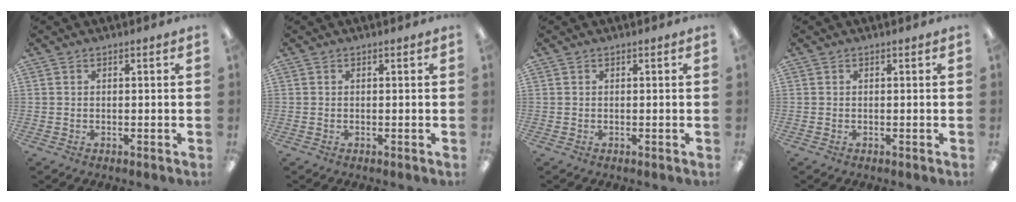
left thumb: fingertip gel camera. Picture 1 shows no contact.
{"total": 0.0}
{"total": 0.0}
{"total": 0.0}